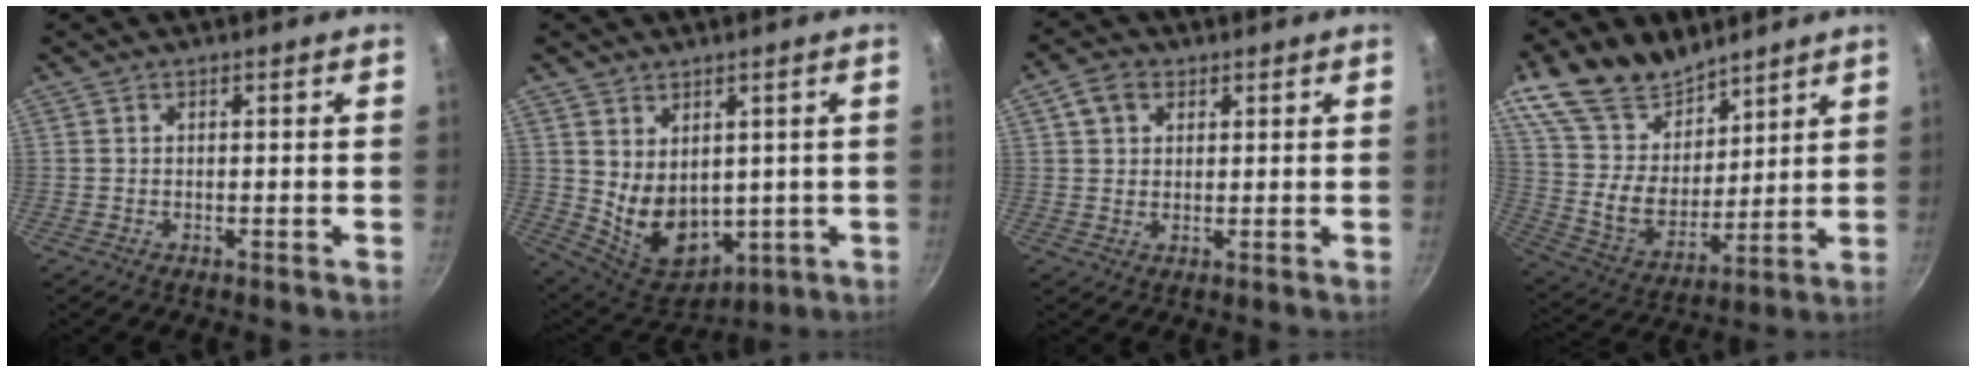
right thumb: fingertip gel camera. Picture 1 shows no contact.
{"total": 11.1, "force": [1.5, 8.1, 7.5], "torque": [-0.096, -0.034, 0.057]}
{"total": 4.9, "force": [2.0, 3.7, 2.5], "torque": [-0.035, 0.000, 0.032]}
{"total": 20.5, "force": [13.4, 12.4, 9.3], "torque": [-0.143, -0.069, 0.257]}